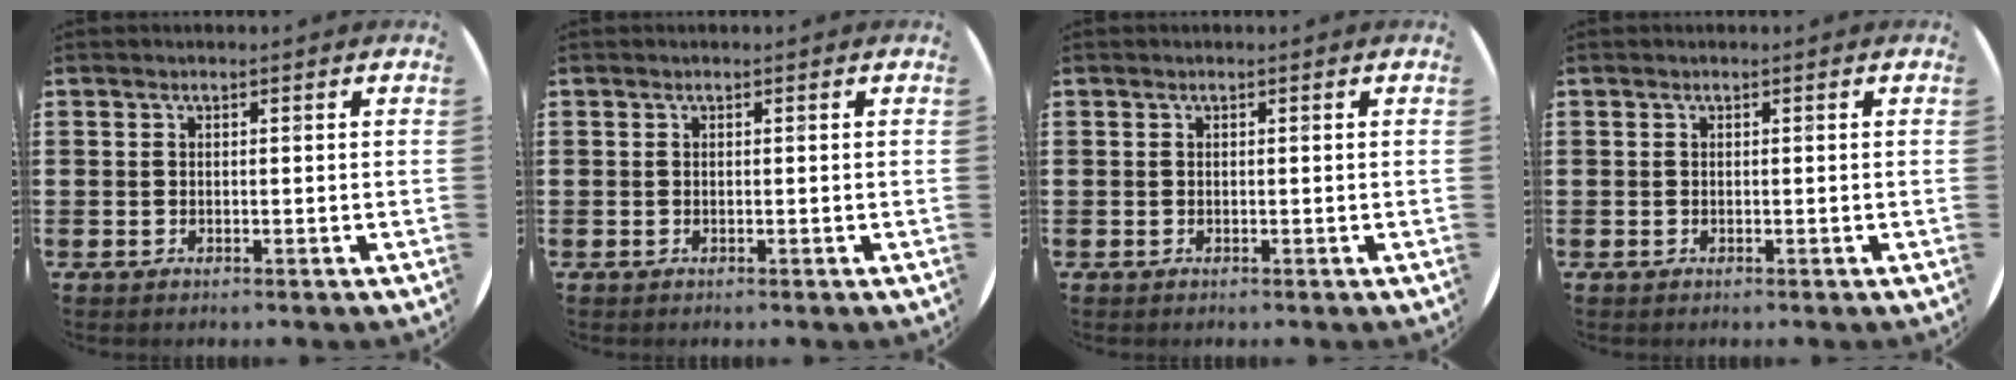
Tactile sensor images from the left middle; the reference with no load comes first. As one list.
[{"total": 0.0}, {"total": 0.0}, {"total": 0.0}]